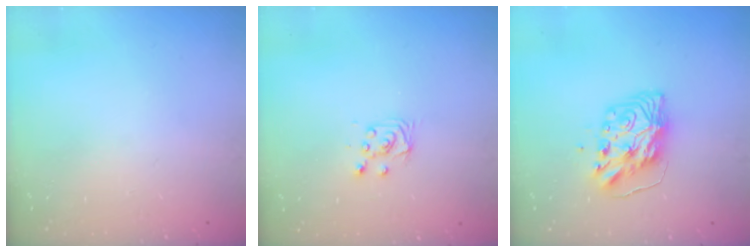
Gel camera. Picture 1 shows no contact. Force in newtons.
{"total": 5.2, "press": 5.2, "slide": 0.5}
{"total": 9.9, "press": 9.9, "slide": 0.8}